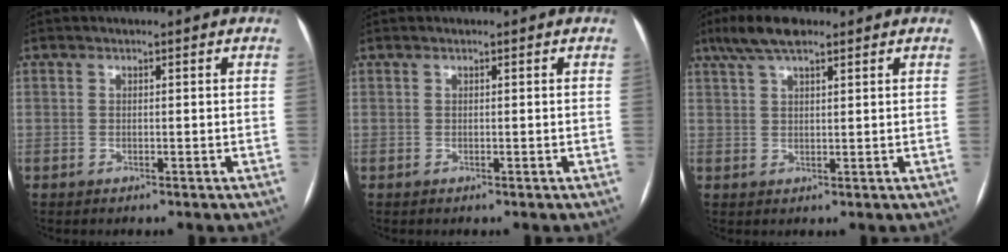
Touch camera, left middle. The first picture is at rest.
{"total": 0.0}
{"total": 6.3, "force": [4.4, 1.6, 4.1], "torque": [-0.088, 0.023, 0.081]}